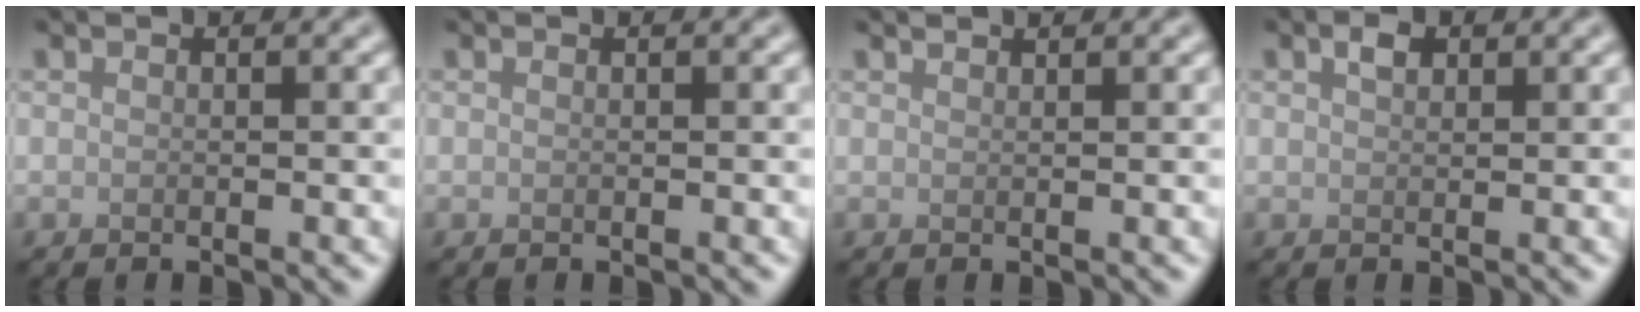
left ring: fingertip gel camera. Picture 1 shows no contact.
{"total": 0.0}
{"total": 0.6, "force": [0.6, 0.0, 0.0], "torque": [0.002, 0.001, 0.013]}
{"total": 1.2, "force": [0.7, 0.7, 0.7], "torque": [-0.015, 0.004, 0.012]}